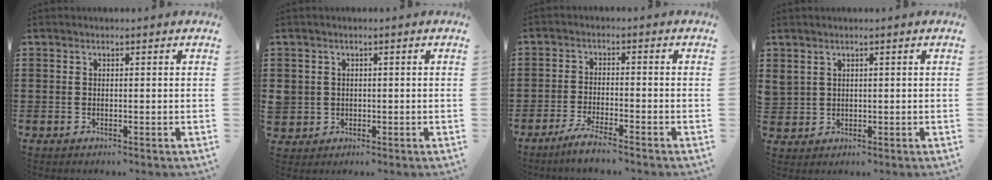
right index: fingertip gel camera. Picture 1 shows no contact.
{"total": 1.9, "force": [0.1, 1.9, 0.0], "torque": [-0.010, 0.008, -0.001]}
{"total": 3.3, "force": [-3.0, -0.1, 1.3], "torque": [-0.031, 0.000, -0.060]}
{"total": 1.8, "force": [1.3, 1.2, 0.3], "torque": [-0.012, 0.006, 0.026]}